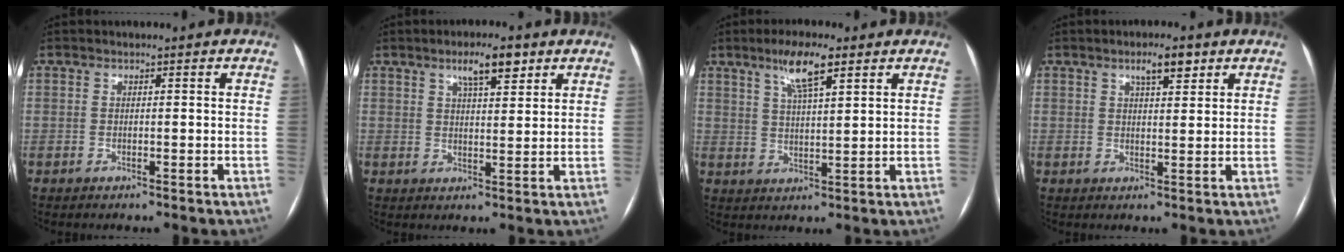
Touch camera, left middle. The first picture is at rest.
{"total": 5.5, "force": [3.4, 1.4, 4.1], "torque": [-0.069, 0.007, 0.054]}
{"total": 6.8, "force": [4.1, 1.0, 5.3], "torque": [-0.102, 0.007, 0.074]}
{"total": 3.8, "force": [2.4, 1.1, 2.8], "torque": [-0.047, 0.005, 0.038]}